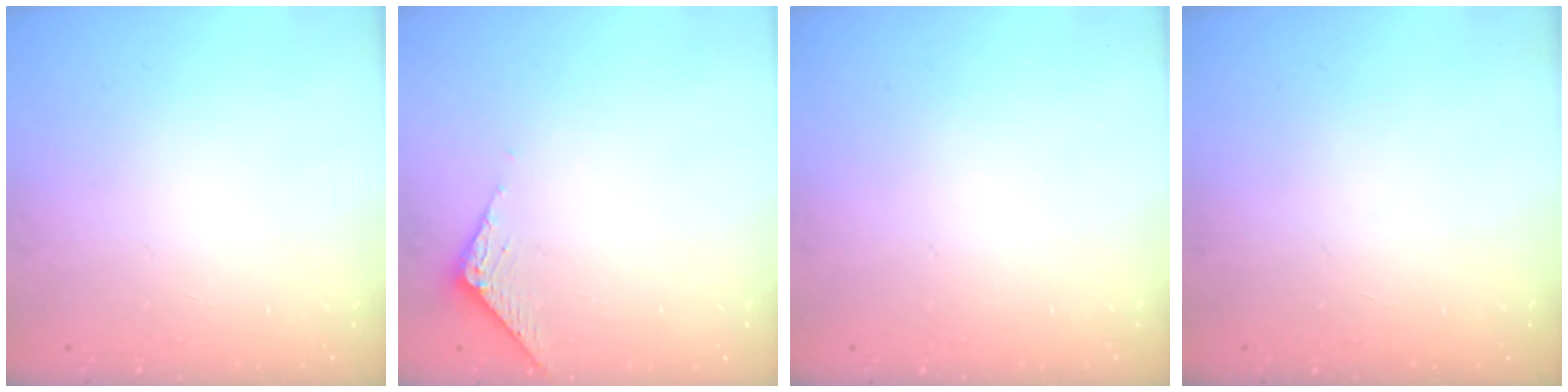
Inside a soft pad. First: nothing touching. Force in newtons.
{"total": 3.4, "press": 3.4, "slide": 0.2}
{"total": 0.0}
{"total": 0.0}